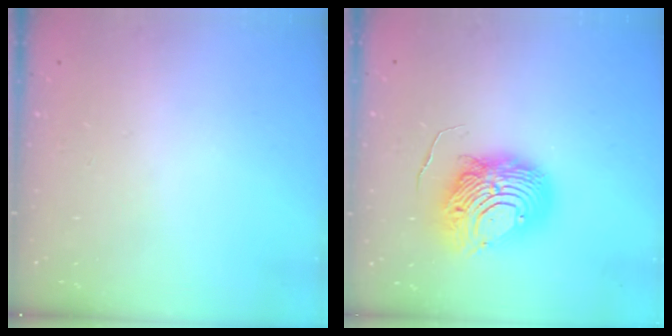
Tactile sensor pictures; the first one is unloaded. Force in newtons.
{"total": 12.2, "press": 12.2, "slide": 1.2}